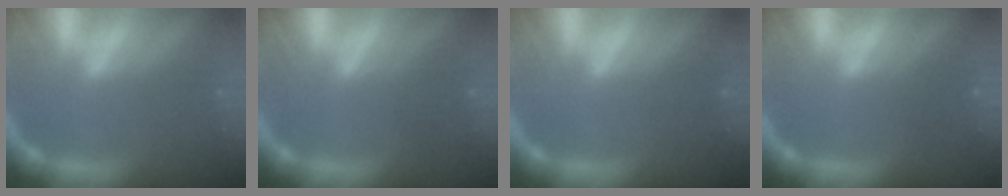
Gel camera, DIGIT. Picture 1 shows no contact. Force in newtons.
{"total": 1.5}
{"total": 0.0}
{"total": 1.0}